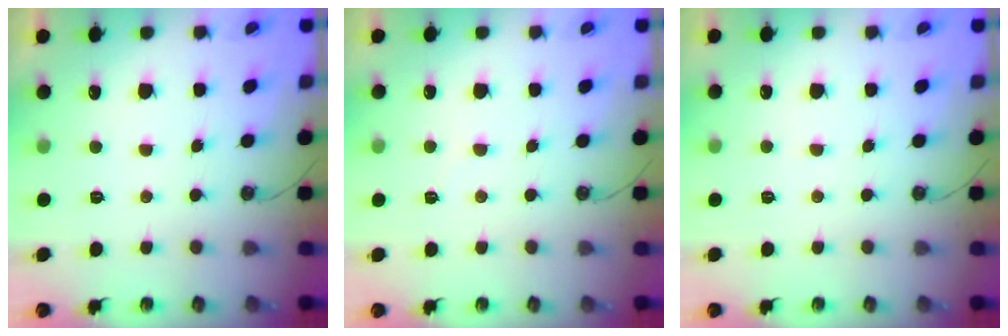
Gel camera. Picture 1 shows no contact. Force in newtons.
{"total": 2.0, "press": 2.0, "slide": 0.3}
{"total": 2.0, "press": 1.9, "slide": 0.5}